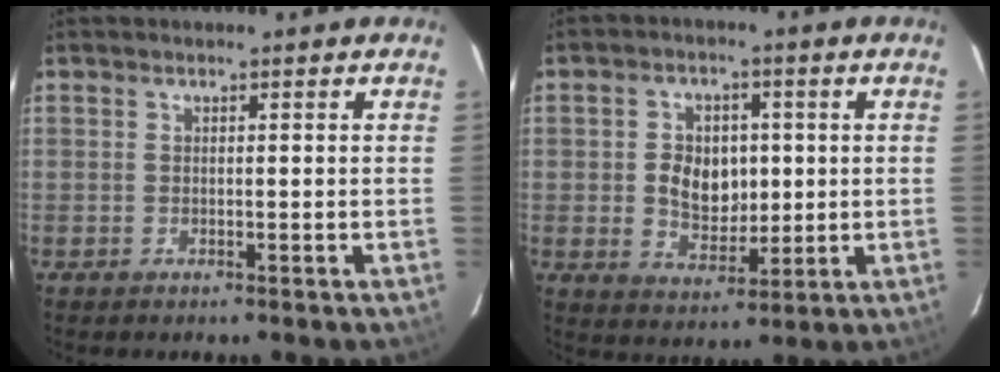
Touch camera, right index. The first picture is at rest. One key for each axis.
{"total": 8.3, "fx": 0.2, "fy": 6.2, "fz": 5.4, "tx": -0.101, "ty": 0.005, "tz": 0.015}